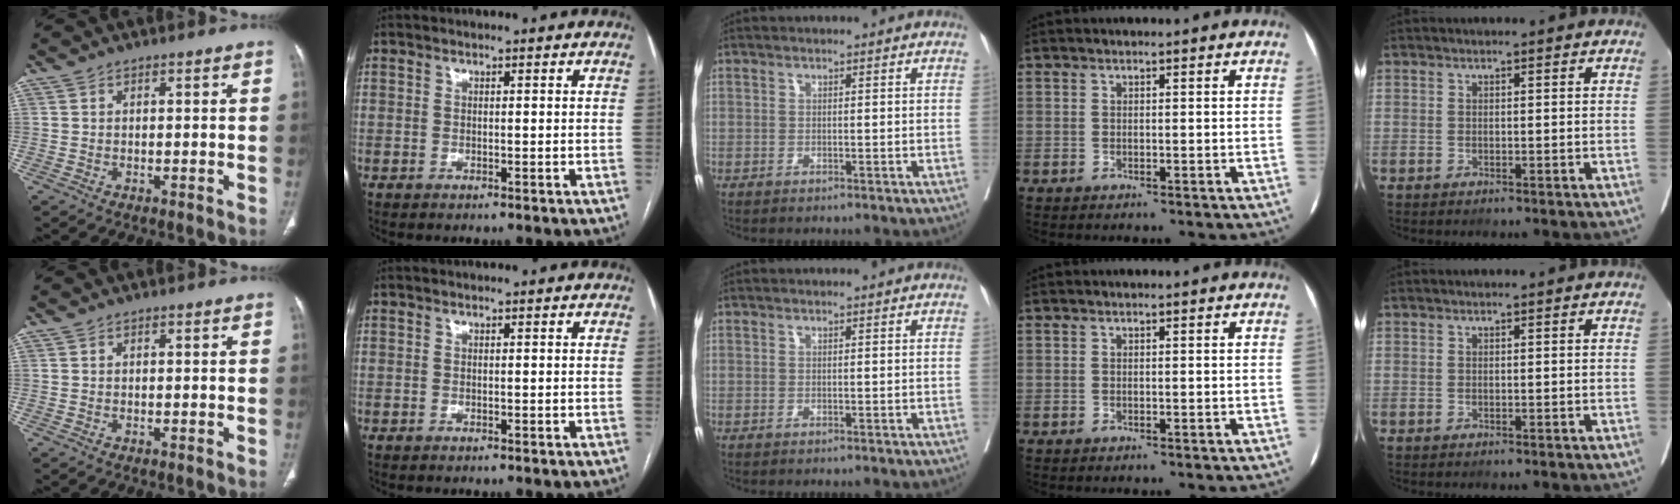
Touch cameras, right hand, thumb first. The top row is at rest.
{}